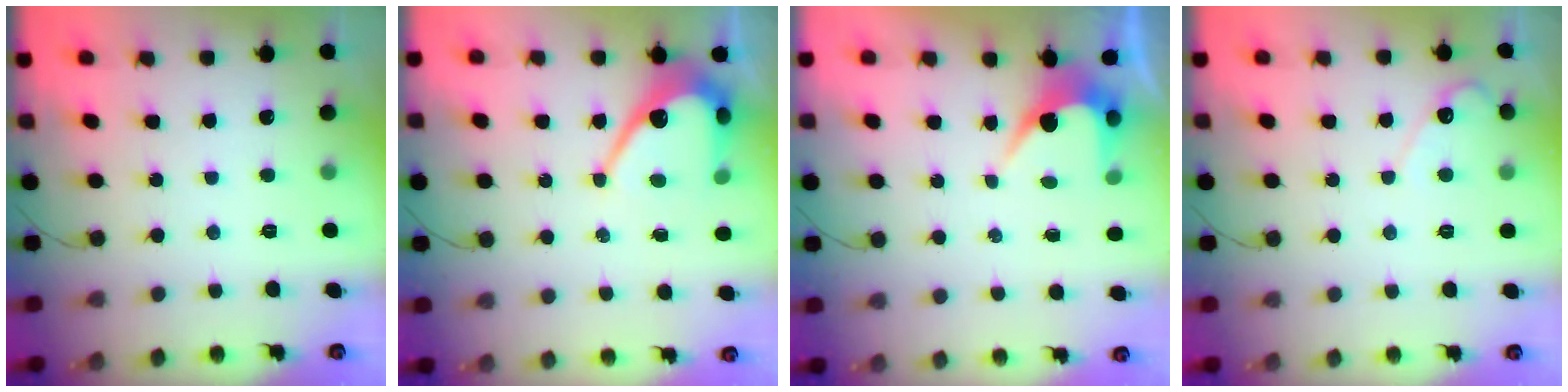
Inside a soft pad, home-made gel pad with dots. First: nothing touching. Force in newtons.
{"total": 8.9, "press": 8.9, "slide": 0.7}
{"total": 4.3, "press": 4.3, "slide": 0.2}
{"total": 3.4, "press": 3.4, "slide": 0.3}